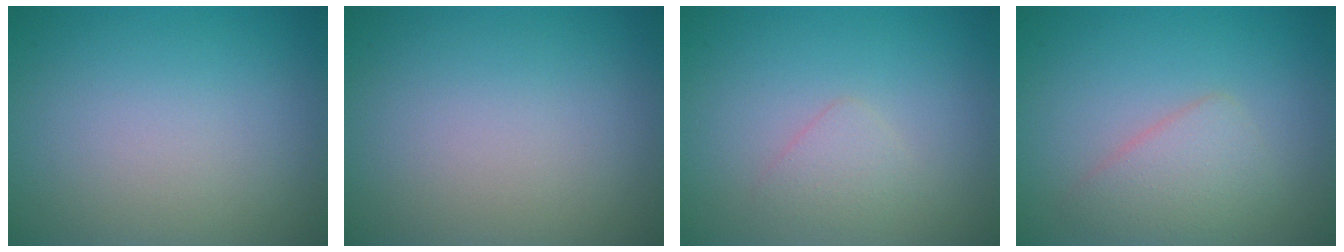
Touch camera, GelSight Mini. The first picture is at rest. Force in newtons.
{"total": 0.0}
{"total": 1.3, "press": 1.3, "slide": 0.1}
{"total": 2.6, "press": 2.6, "slide": 0.1}